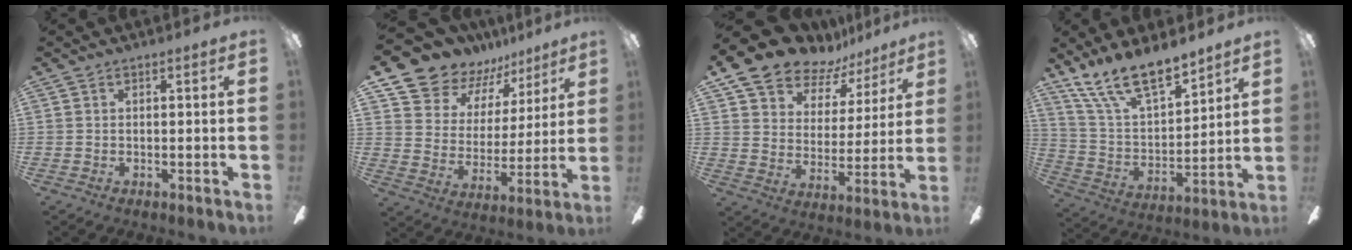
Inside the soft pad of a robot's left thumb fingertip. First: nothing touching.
{"total": 11.0, "force": [9.7, 5.2, 0.3], "torque": [-0.036, -0.093, 0.182]}
{"total": 14.0, "force": [11.9, 6.5, 3.5], "torque": [-0.081, -0.092, 0.217]}
{"total": 15.5, "force": [12.7, 5.0, 7.5], "torque": [-0.159, -0.078, 0.231]}